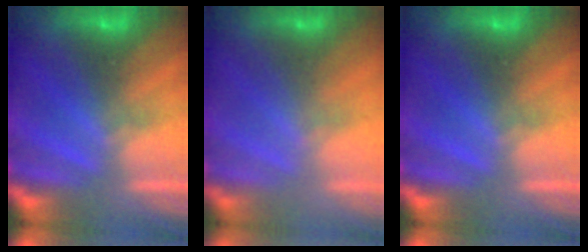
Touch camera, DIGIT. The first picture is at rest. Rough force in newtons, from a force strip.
{"total": 2.2}
{"total": 0.0}